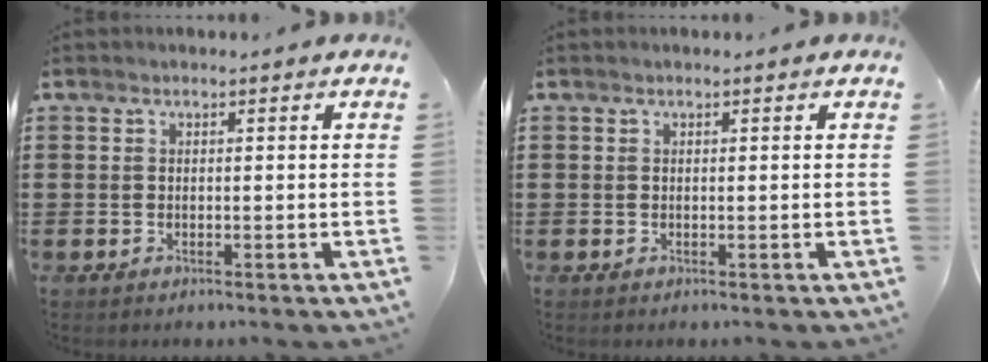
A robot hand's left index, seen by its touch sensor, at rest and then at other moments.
{"total": 0.0}